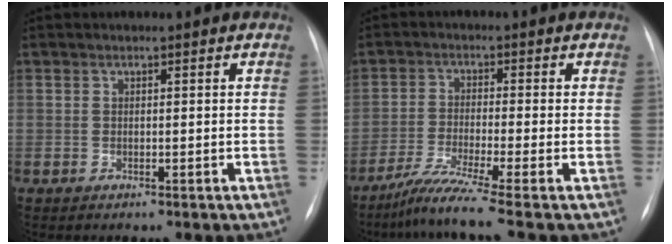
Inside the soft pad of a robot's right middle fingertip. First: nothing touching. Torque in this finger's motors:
{"motor_torque": [0.10, -0.20, 0.01, 0.03]}